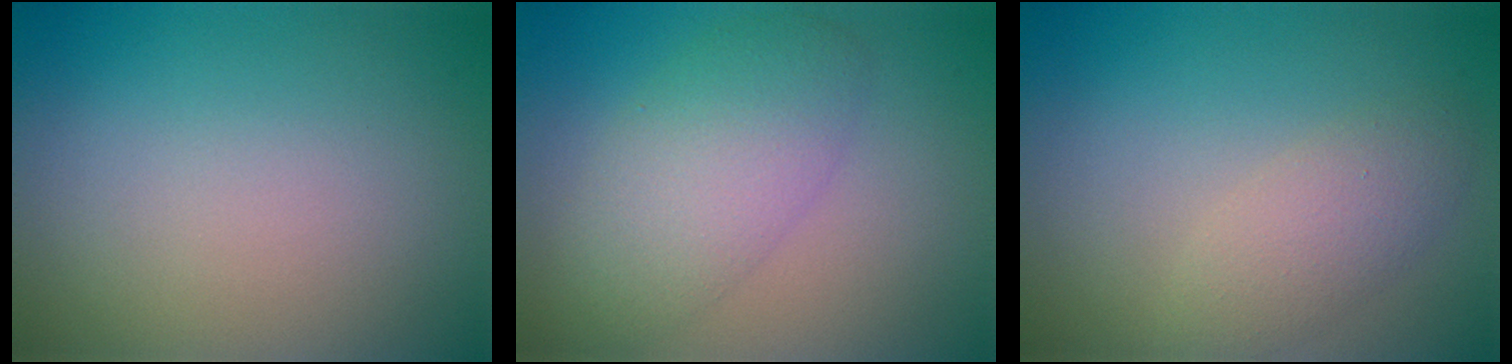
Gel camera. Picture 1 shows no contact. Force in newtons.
{"total": 5.0, "press": 5.0, "slide": 0.2}
{"total": 2.7, "press": 2.7, "slide": 0.1}